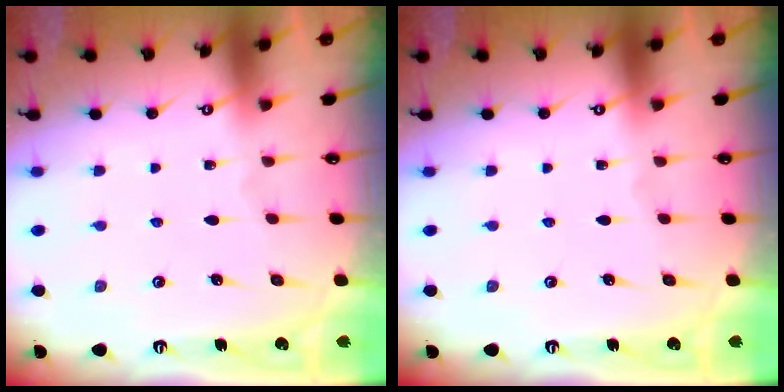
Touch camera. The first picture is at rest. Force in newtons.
{"total": 0.0}